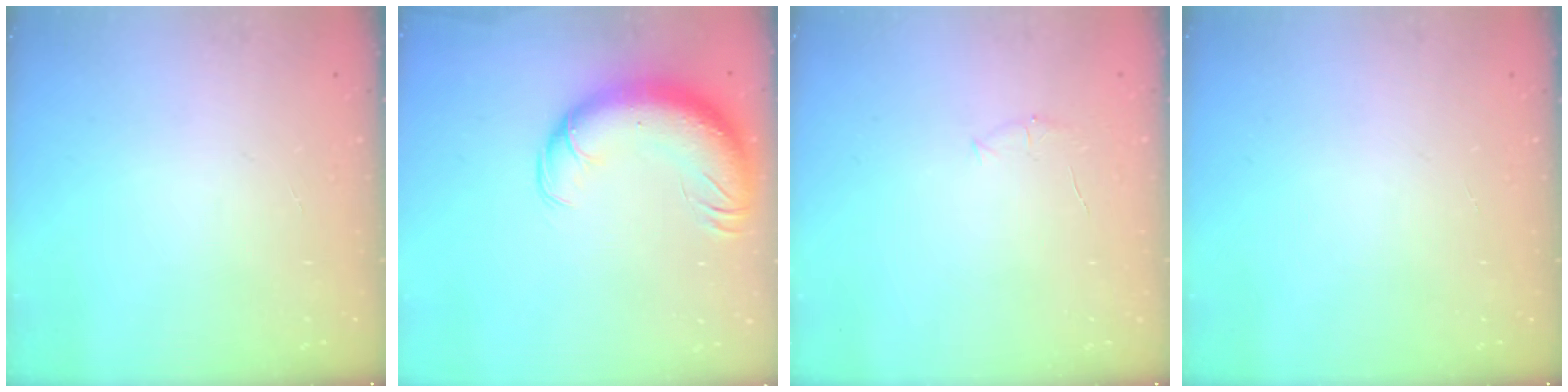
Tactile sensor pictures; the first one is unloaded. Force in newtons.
{"total": 17.1, "press": 16.6, "slide": 4.0}
{"total": 4.2, "press": 4.0, "slide": 1.1}
{"total": 0.0}